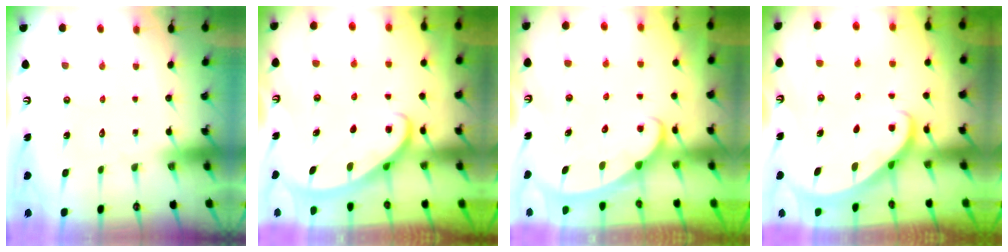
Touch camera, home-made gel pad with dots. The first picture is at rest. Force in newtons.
{"total": 2.7, "press": 2.6, "slide": 0.4}
{"total": 2.4, "press": 2.4, "slide": 0.4}
{"total": 2.7, "press": 2.7, "slide": 0.1}